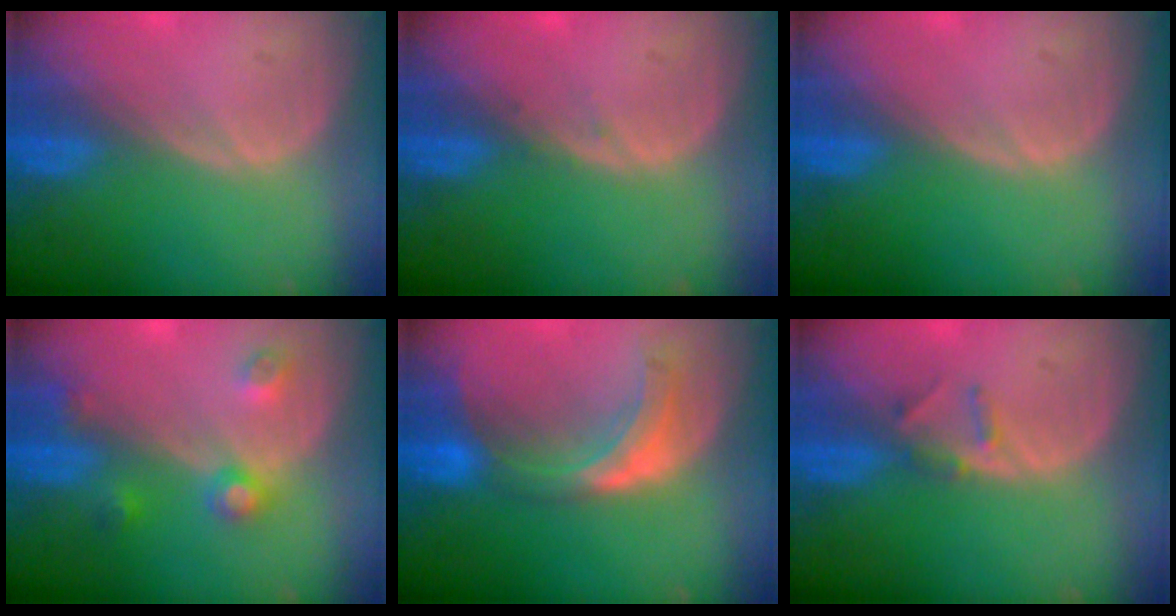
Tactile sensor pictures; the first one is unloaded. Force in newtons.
{"total": 0.6, "press": 0.3, "slide": 0.5}
{"total": 0.0}
{"total": 4.5, "press": 4.0, "slide": 2.1}
{"total": 7.7, "press": 6.9, "slide": 3.5}
{"total": 1.9, "press": 1.7, "slide": 0.9}